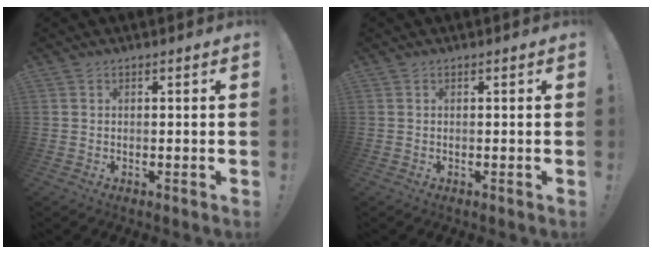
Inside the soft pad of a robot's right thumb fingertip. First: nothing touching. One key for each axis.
{"total": 0.0}